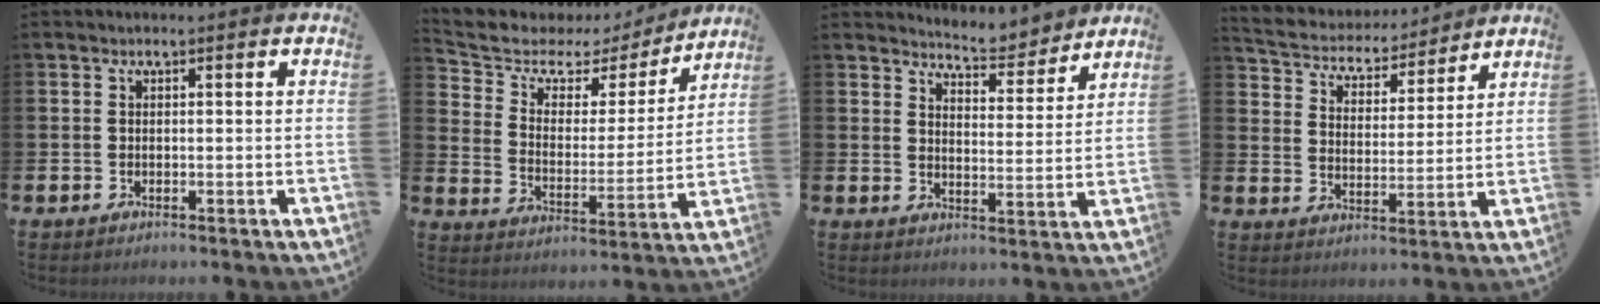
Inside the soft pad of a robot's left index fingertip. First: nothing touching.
{"total": 6.4, "force": [5.0, 3.6, 1.7], "torque": [-0.074, -0.034, 0.081]}
{"total": 6.2, "force": [6.1, 0.7, 0.3], "torque": [-0.010, -0.053, 0.107]}
{"total": 5.0, "force": [4.8, 1.6, 0.0], "torque": [-0.037, -0.042, 0.079]}